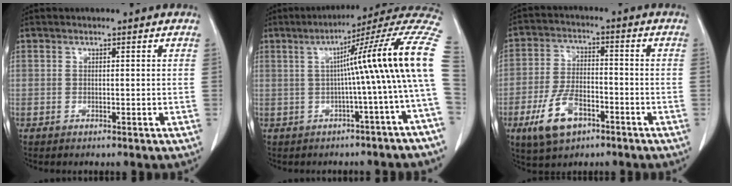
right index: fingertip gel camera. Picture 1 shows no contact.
{"total": 15.5, "force": [0.6, -1.6, 15.4], "torque": [-0.189, 0.038, -0.003]}
{"total": 9.2, "force": [-4.7, 4.5, 6.4], "torque": [-0.142, 0.002, -0.082]}